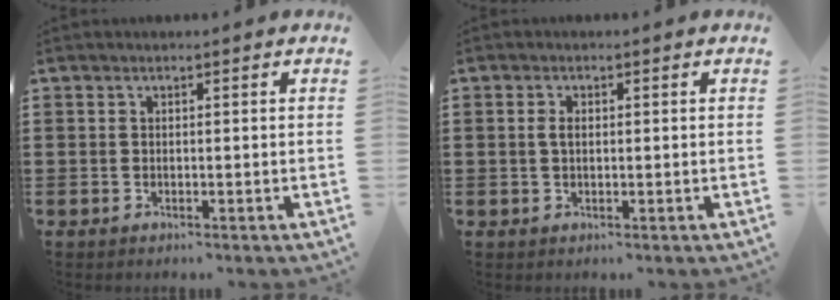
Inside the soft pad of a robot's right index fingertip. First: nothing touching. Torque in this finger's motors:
{"motor_torque": [0.37, -0.41, 0.14, 0.06]}